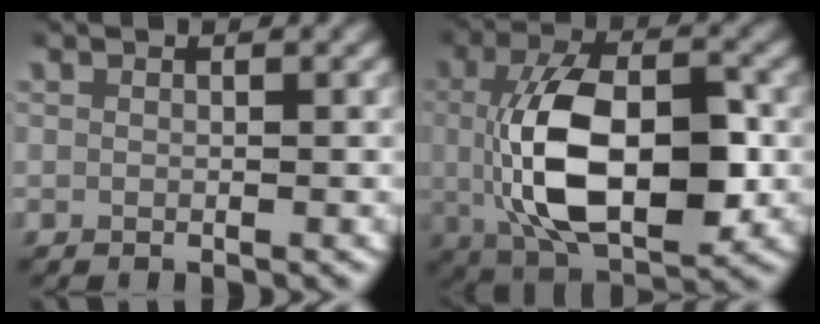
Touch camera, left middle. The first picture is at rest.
{"total": 11.7, "force": [-0.7, 6.1, 10.0], "torque": [-0.197, -0.013, -0.009]}